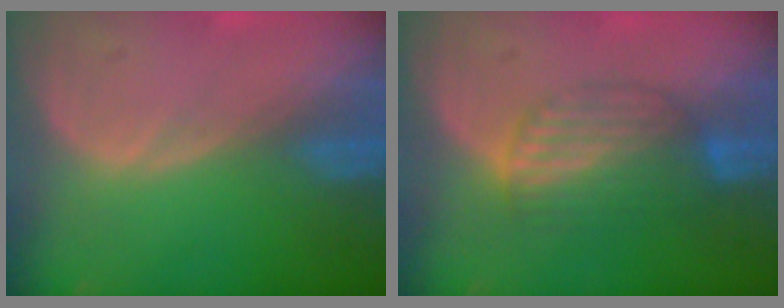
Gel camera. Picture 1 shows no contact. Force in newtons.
{"total": 6.7, "press": 6.1, "slide": 2.8}